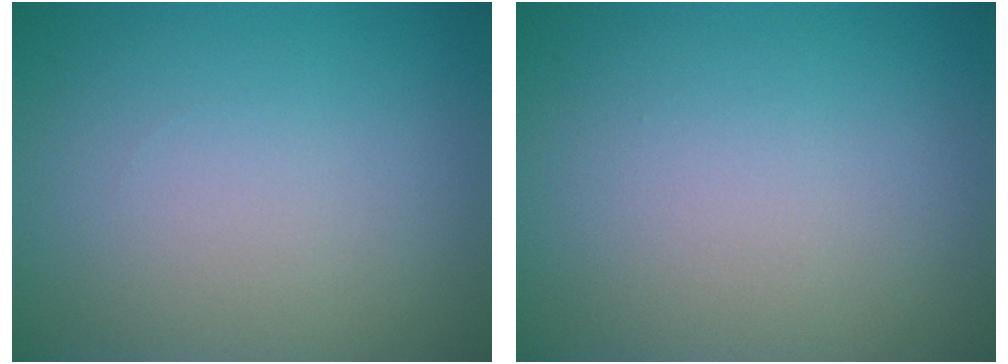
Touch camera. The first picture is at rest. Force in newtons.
{"total": 0.0}